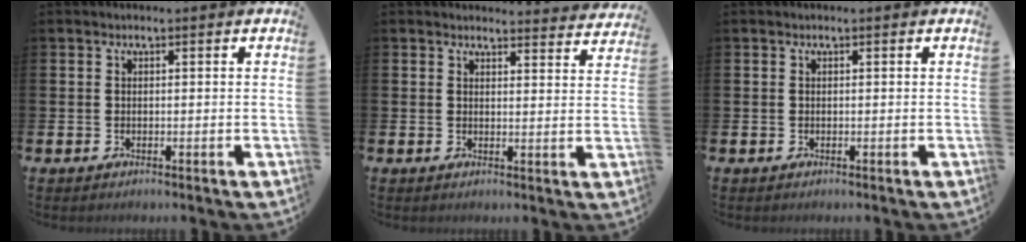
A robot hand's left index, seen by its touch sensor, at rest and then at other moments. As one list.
[{"total": 3.1, "force": [3.1, 0.2, 0.0], "torque": [0.003, -0.024, 0.054]}, {"total": 0.0}]